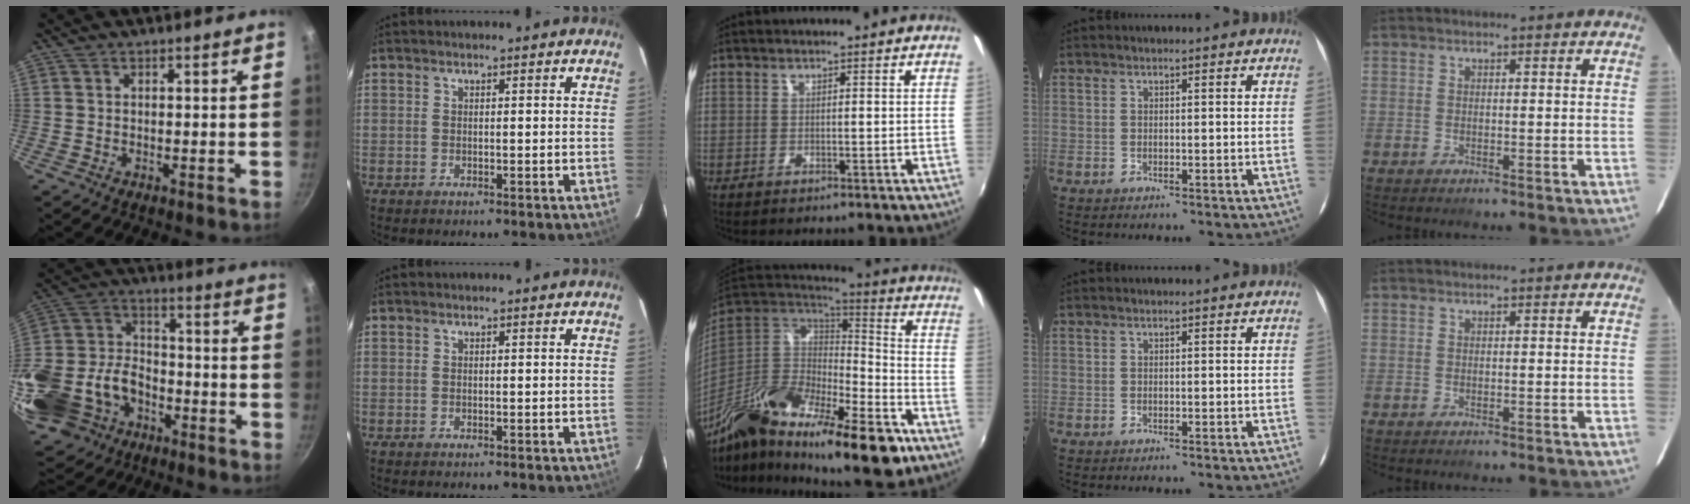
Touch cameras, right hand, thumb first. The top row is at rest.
{"thumb": {"total": 24.8, "force": [-10.3, 17.8, 13.8], "torque": [-0.290, 0.047, -0.175]}, "middle": {"total": 29.7, "force": [-18.0, 9.7, 21.5], "torque": [-0.369, -0.032, -0.295]}}